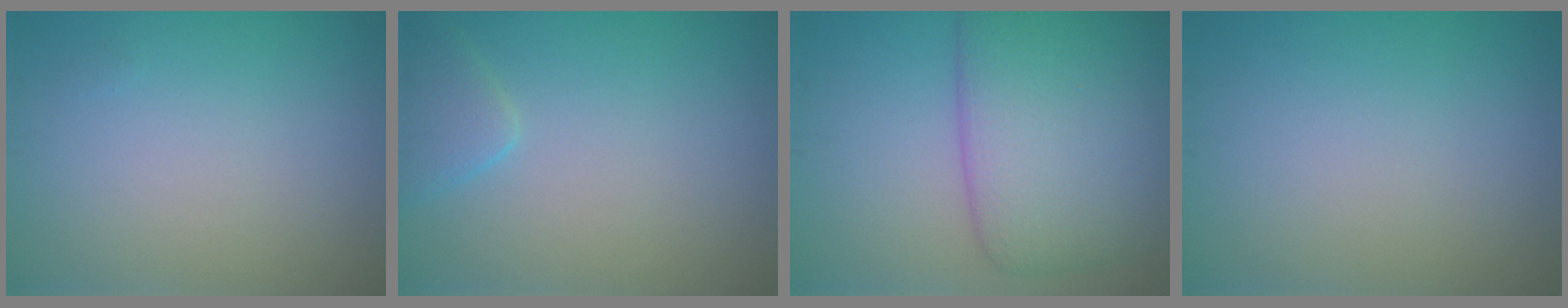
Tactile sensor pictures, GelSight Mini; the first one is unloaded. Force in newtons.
{"total": 2.3, "press": 2.3, "slide": 0.2}
{"total": 9.6, "press": 9.6, "slide": 0.3}
{"total": 0.0}